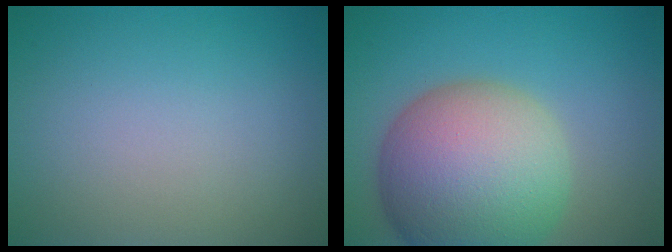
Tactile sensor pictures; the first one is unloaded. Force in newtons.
{"total": 13.3, "press": 13.2, "slide": 0.8}